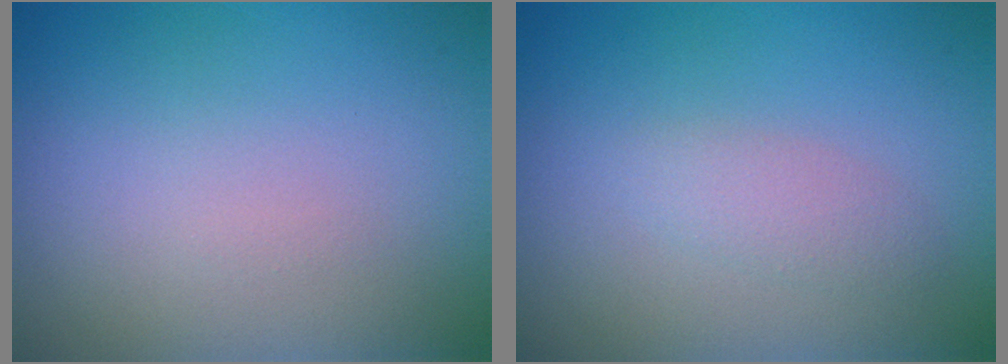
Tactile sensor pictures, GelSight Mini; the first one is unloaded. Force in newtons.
{"total": 1.5, "press": 1.5, "slide": 0.1}